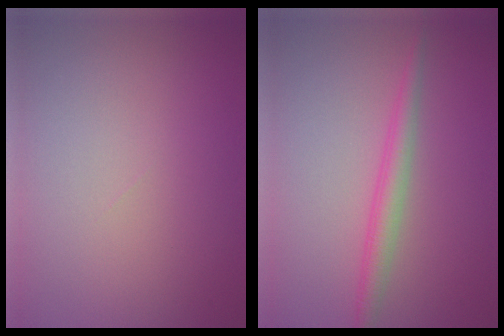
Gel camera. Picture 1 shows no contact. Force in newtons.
{"total": 2.3, "press": 2.3, "slide": 0.1}